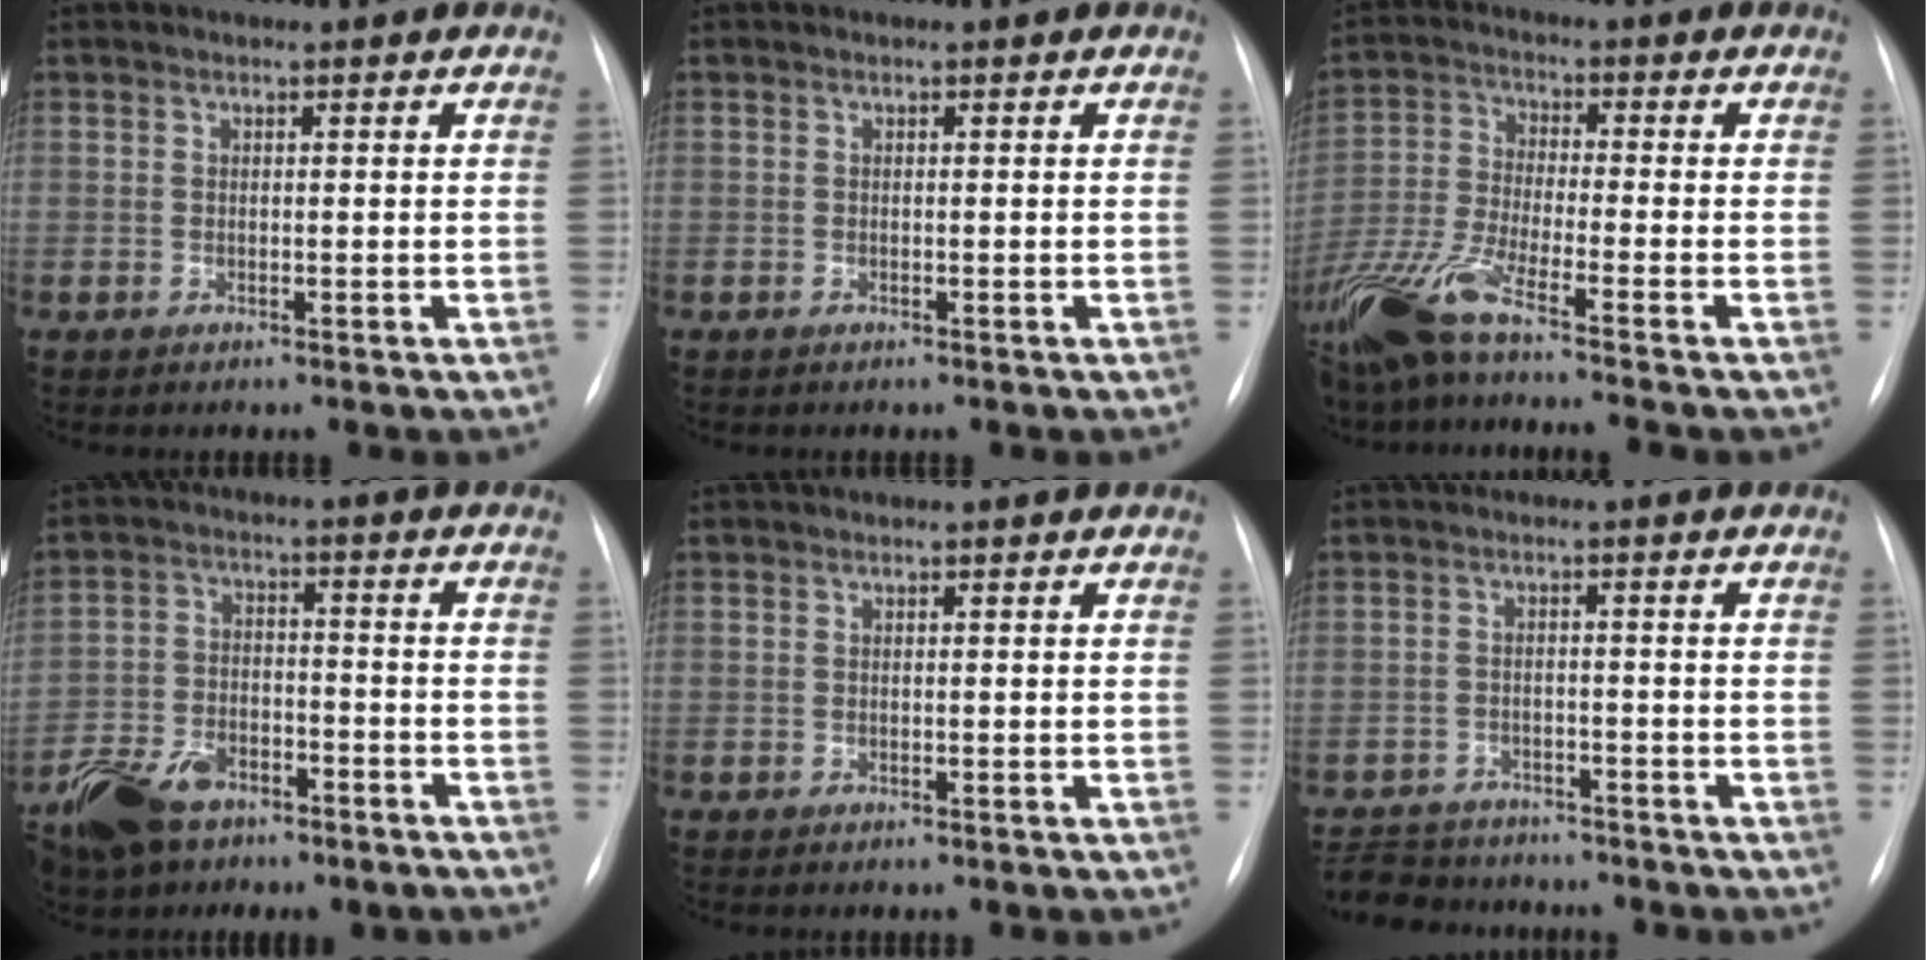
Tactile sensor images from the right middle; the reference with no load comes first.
{"total": 0.0}
{"total": 12.3, "force": [-9.2, -0.5, 8.1], "torque": [-0.171, -0.033, -0.172]}
{"total": 12.3, "force": [-8.1, 7.1, 6.0], "torque": [-0.129, 0.006, -0.134]}
{"total": 0.0}
{"total": 8.9, "force": [-8.1, 3.4, 1.7], "torque": [-0.037, 0.005, -0.117]}